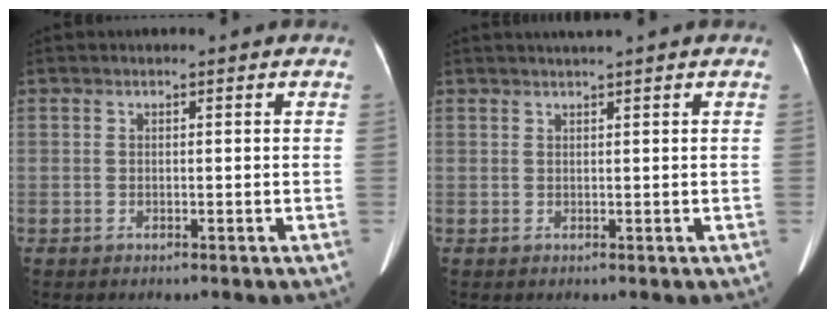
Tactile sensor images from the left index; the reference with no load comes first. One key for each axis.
{"total": 1.6, "fx": 1.3, "fy": -0.5, "fz": 0.7, "tx": -0.008, "ty": 0.008, "tz": 0.028}